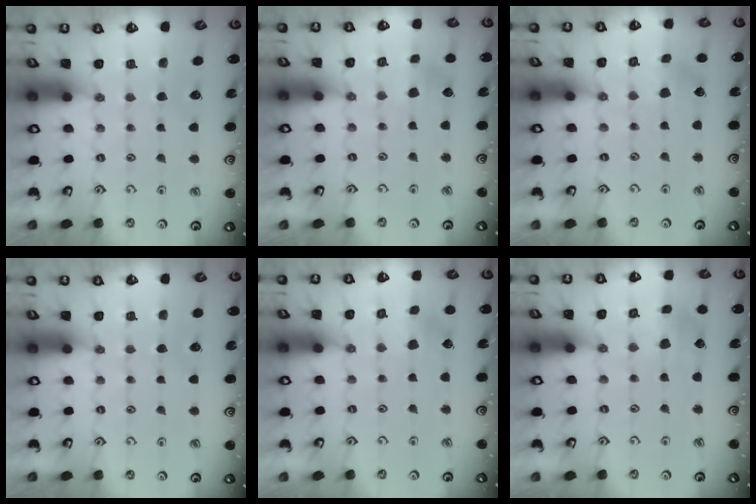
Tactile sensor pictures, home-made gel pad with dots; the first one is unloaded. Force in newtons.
{"total": 2.4, "press": 2.3, "slide": 0.4}
{"total": 2.5, "press": 2.4, "slide": 0.8}
{"total": 0.0}
{"total": 2.5, "press": 2.4, "slide": 0.2}
{"total": 3.0, "press": 2.9, "slide": 0.5}